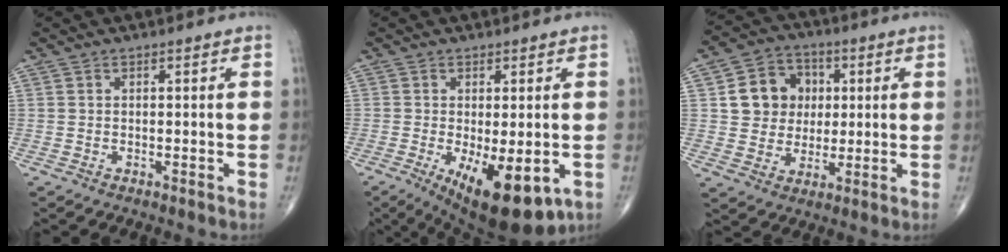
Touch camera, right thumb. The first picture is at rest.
{"total": 13.2, "force": [-4.5, 5.1, 11.3], "torque": [-0.163, -0.021, -0.053]}
{"total": 11.2, "force": [2.1, 9.8, 4.9], "torque": [-0.039, 0.005, 0.035]}